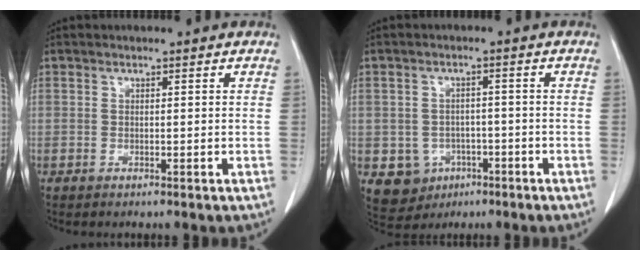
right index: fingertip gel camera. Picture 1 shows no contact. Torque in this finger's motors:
{"motor_torque": [-0.06, -0.07, -0.33, -0.21]}